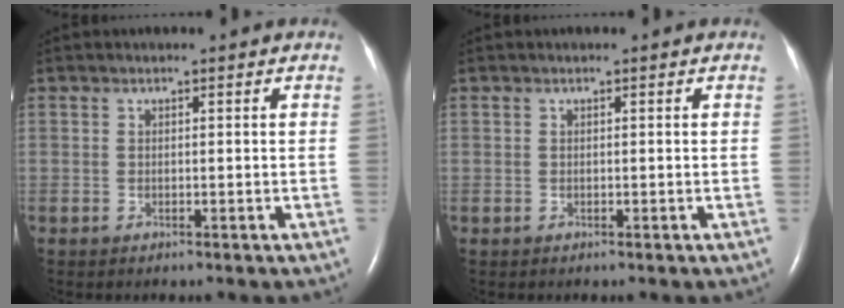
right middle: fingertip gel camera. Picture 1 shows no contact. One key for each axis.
{"total": 0.0}